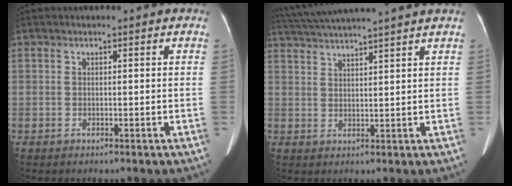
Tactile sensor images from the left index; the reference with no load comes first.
{"total": 12.6, "force": [11.3, -1.3, 5.4], "torque": [-0.104, 0.022, 0.172]}